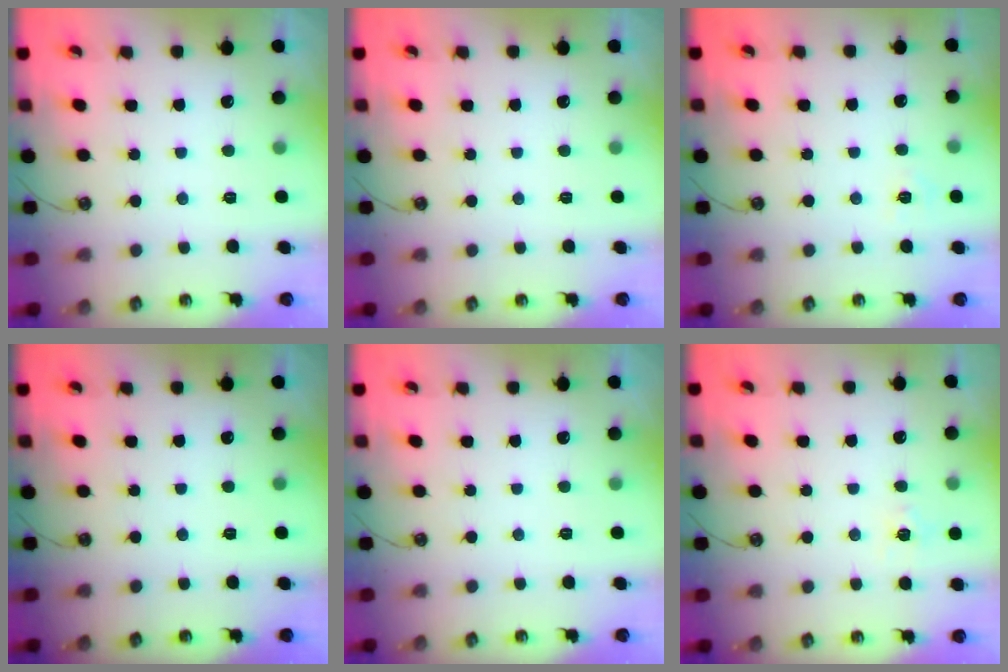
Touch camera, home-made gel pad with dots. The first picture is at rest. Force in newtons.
{"total": 0.0}
{"total": 6.5, "press": 6.5, "slide": 0.8}
{"total": 0.0}
{"total": 0.0}
{"total": 5.1, "press": 5.1, "slide": 0.4}